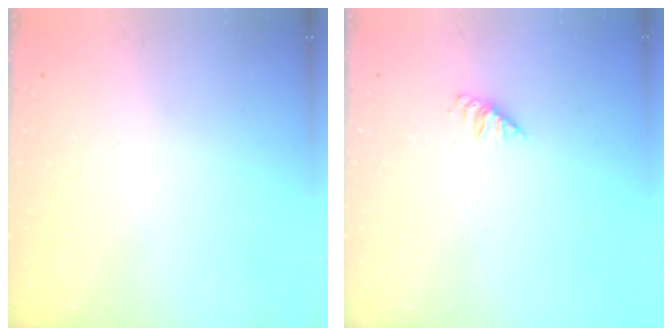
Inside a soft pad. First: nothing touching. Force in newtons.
{"total": 1.9, "press": 1.9, "slide": 0.3}